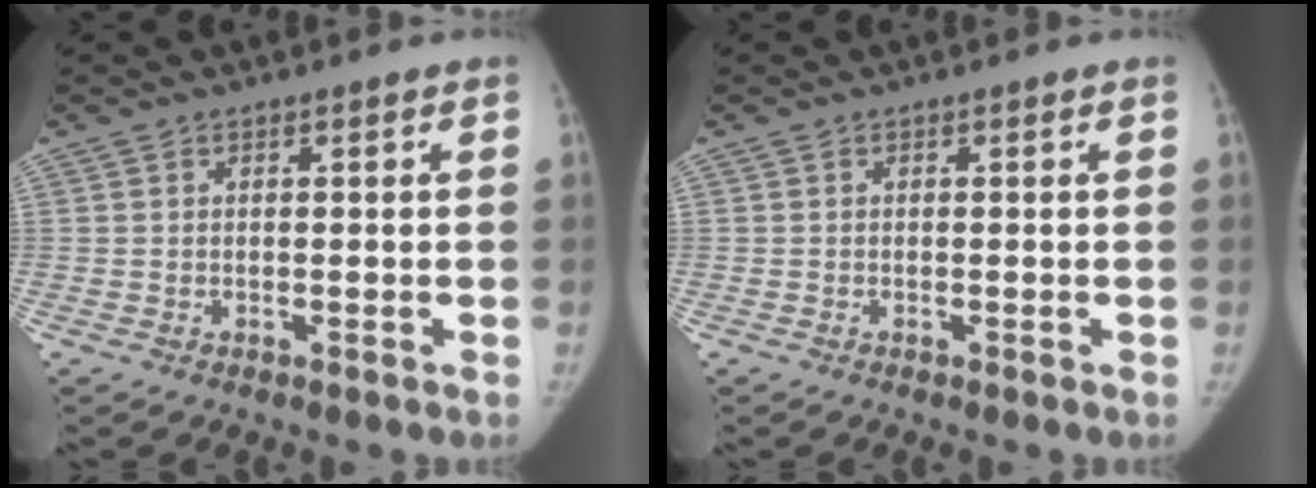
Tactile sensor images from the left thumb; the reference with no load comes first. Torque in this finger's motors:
{"motor_torque": [-0.09, 0.09, 0.32, -0.06, 0.00]}